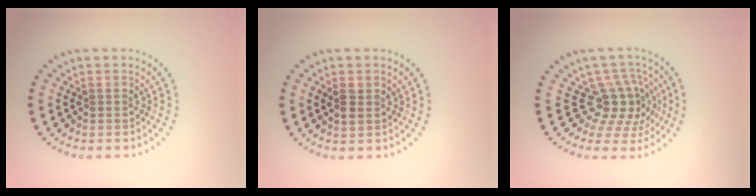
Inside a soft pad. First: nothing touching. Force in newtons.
{"total": 1.6, "press": 1.5, "slide": 0.5}
{"total": 4.0, "press": 3.1, "slide": 2.6}